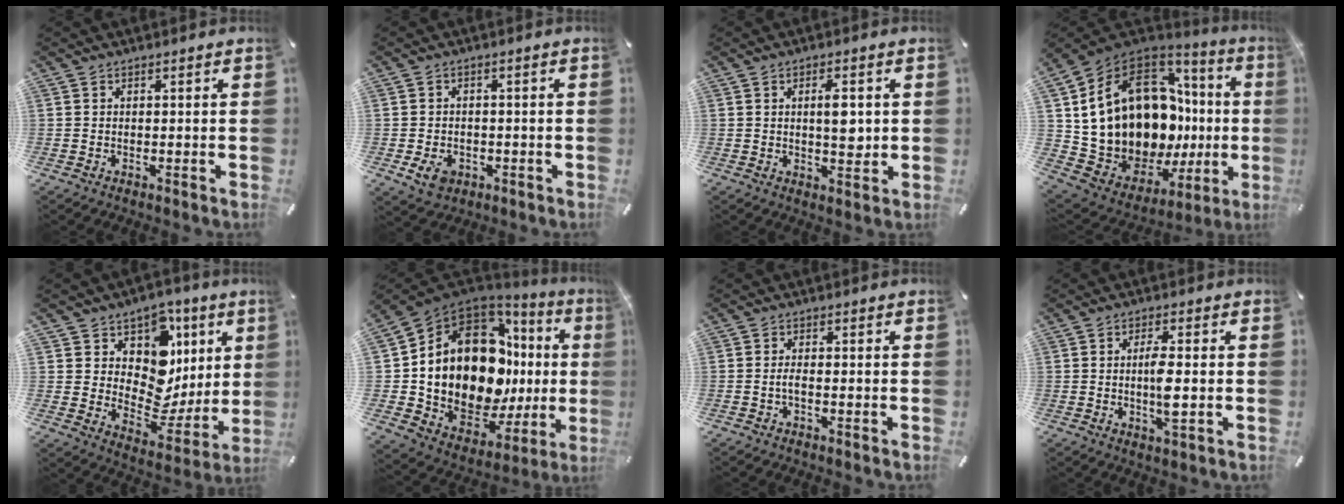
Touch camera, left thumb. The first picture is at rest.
{"total": 4.8, "force": [-1.8, 3.8, 2.4], "torque": [-0.042, 0.004, -0.034]}
{"total": 5.8, "force": [0.8, 2.6, 5.1], "torque": [-0.069, -0.007, 0.006]}
{"total": 21.3, "force": [3.0, 14.7, 15.1], "torque": [-0.252, -0.080, 0.112]}
{"total": 12.7, "force": [4.9, 10.5, 5.1], "torque": [-0.055, -0.065, 0.091]}
{"total": 20.9, "force": [4.3, 12.6, 16.1], "torque": [-0.332, -0.073, 0.086]}
{"total": 1.8, "force": [-0.8, 0.4, 1.6], "torque": [-0.036, -0.002, -0.016]}
{"total": 5.6, "force": [-0.2, 1.1, 5.4], "torque": [-0.105, -0.005, -0.008]}